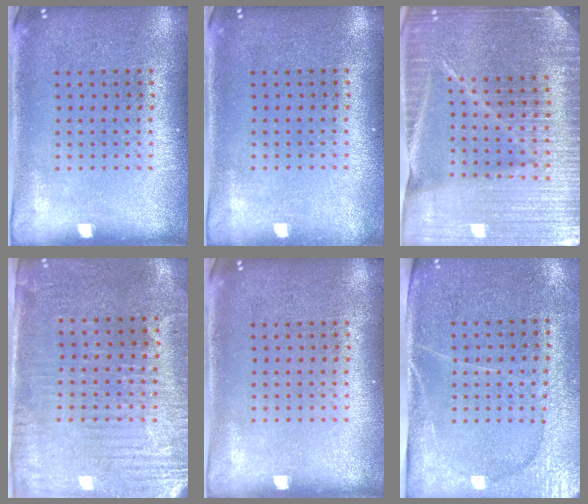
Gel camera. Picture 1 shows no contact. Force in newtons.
{"total": 0.5, "press": 0.5, "slide": 0.1}
{"total": 5.1, "press": 4.6, "slide": 2.3}
{"total": 3.2, "press": 2.9, "slide": 1.4}
{"total": 0.0}
{"total": 2.9, "press": 2.7, "slide": 1.2}